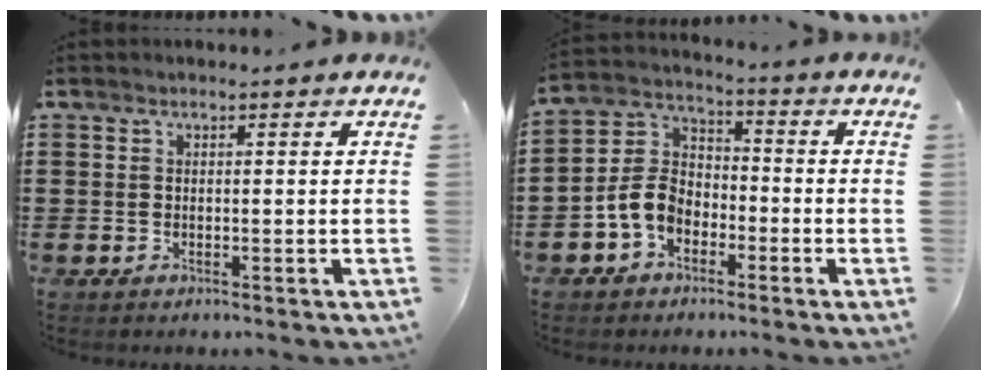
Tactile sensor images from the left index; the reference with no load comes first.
{"total": 6.7, "force": [-3.1, 4.8, 3.5], "torque": [-0.104, 0.007, -0.070]}